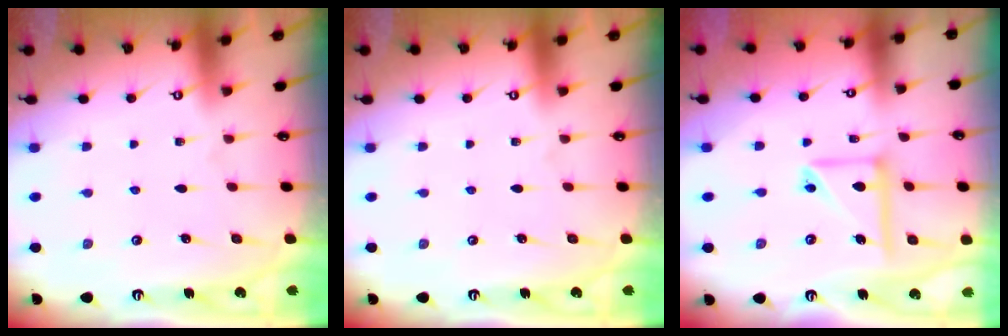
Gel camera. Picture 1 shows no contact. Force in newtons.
{"total": 0.0}
{"total": 11.6, "press": 11.5, "slide": 1.2}